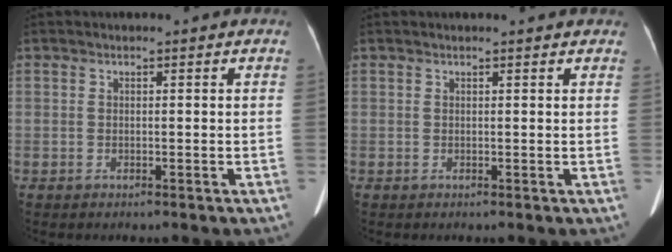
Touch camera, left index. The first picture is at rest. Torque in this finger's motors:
{"motor_torque": [0.13, -0.34, 0.01, 0.00]}